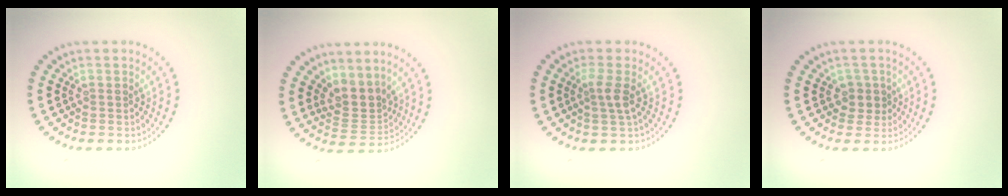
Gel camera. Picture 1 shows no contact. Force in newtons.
{"total": 3.0, "press": 2.1, "slide": 2.1}
{"total": 1.9, "press": 1.4, "slide": 1.3}
{"total": 1.8, "press": 1.4, "slide": 1.1}